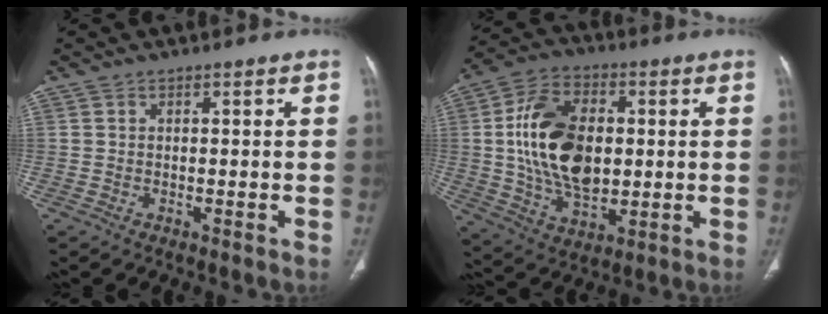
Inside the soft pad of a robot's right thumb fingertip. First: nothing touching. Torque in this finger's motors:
{"motor_torque": [2.46, 2.54, 1.67, -0.14, 0.24]}